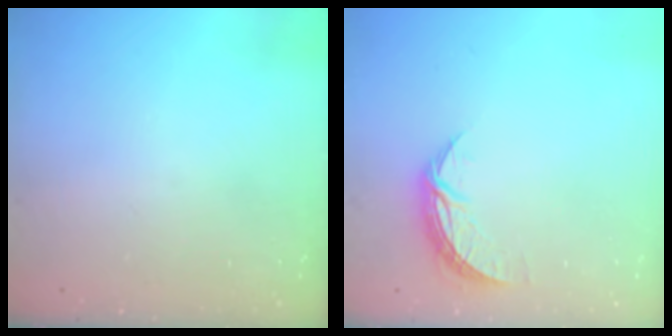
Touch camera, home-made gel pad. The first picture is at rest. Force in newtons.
{"total": 7.1, "press": 7.1, "slide": 0.3}